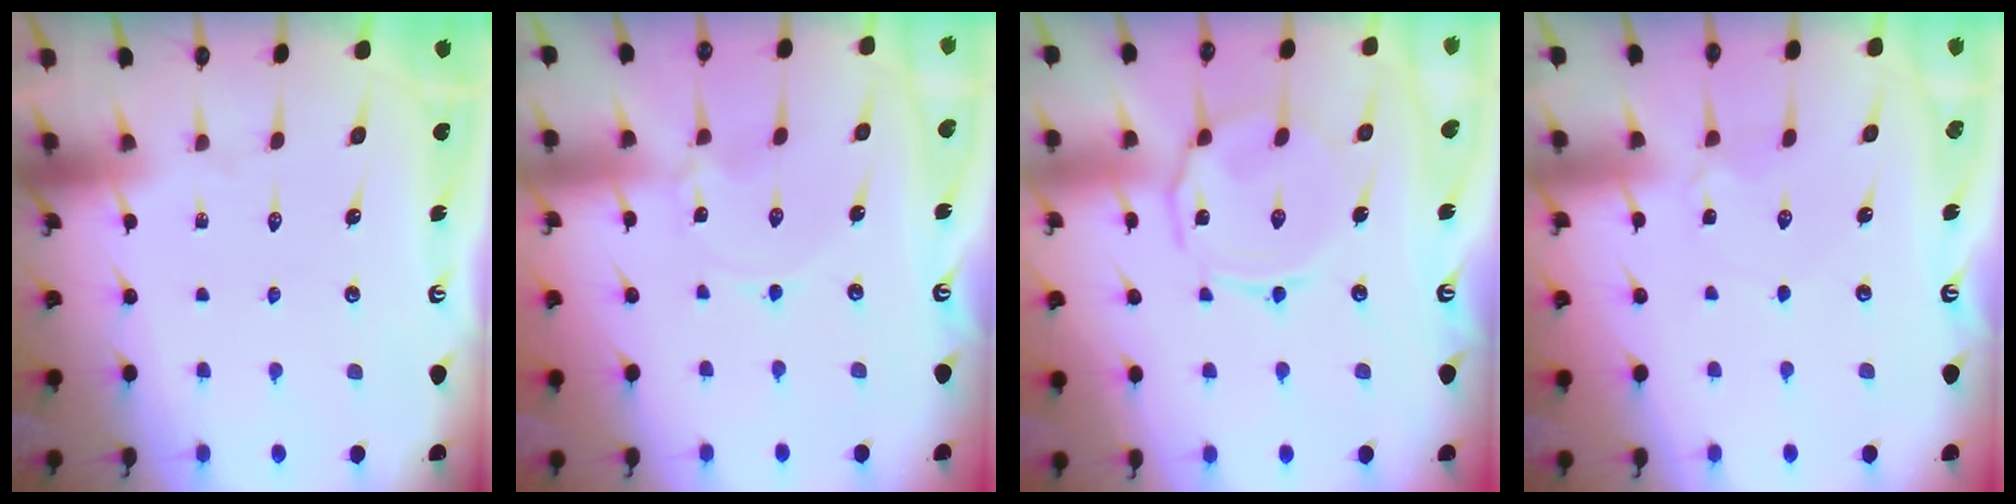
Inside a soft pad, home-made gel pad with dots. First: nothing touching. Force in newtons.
{"total": 0.0}
{"total": 6.7, "press": 6.7, "slide": 0.7}
{"total": 2.3, "press": 2.3, "slide": 0.2}